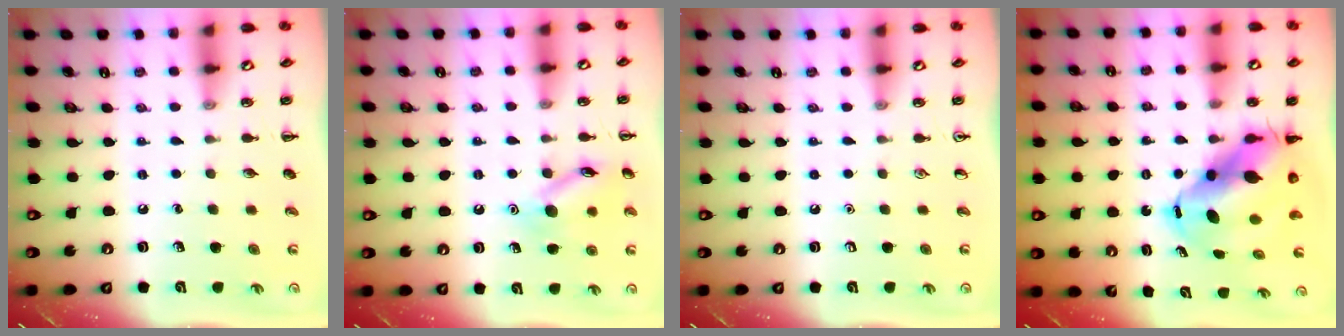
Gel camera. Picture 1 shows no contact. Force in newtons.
{"total": 11.7, "press": 11.7, "slide": 0.6}
{"total": 0.0}
{"total": 11.7, "press": 11.4, "slide": 2.8}